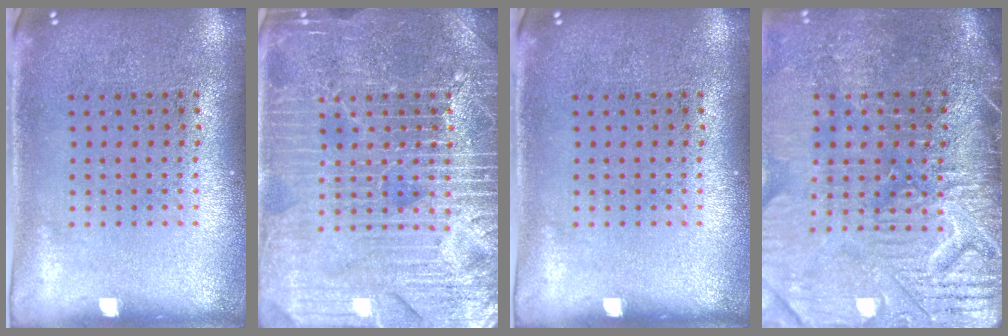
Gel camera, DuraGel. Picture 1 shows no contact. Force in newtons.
{"total": 5.1, "press": 5.0, "slide": 0.6}
{"total": 0.0}
{"total": 4.6, "press": 4.0, "slide": 2.2}